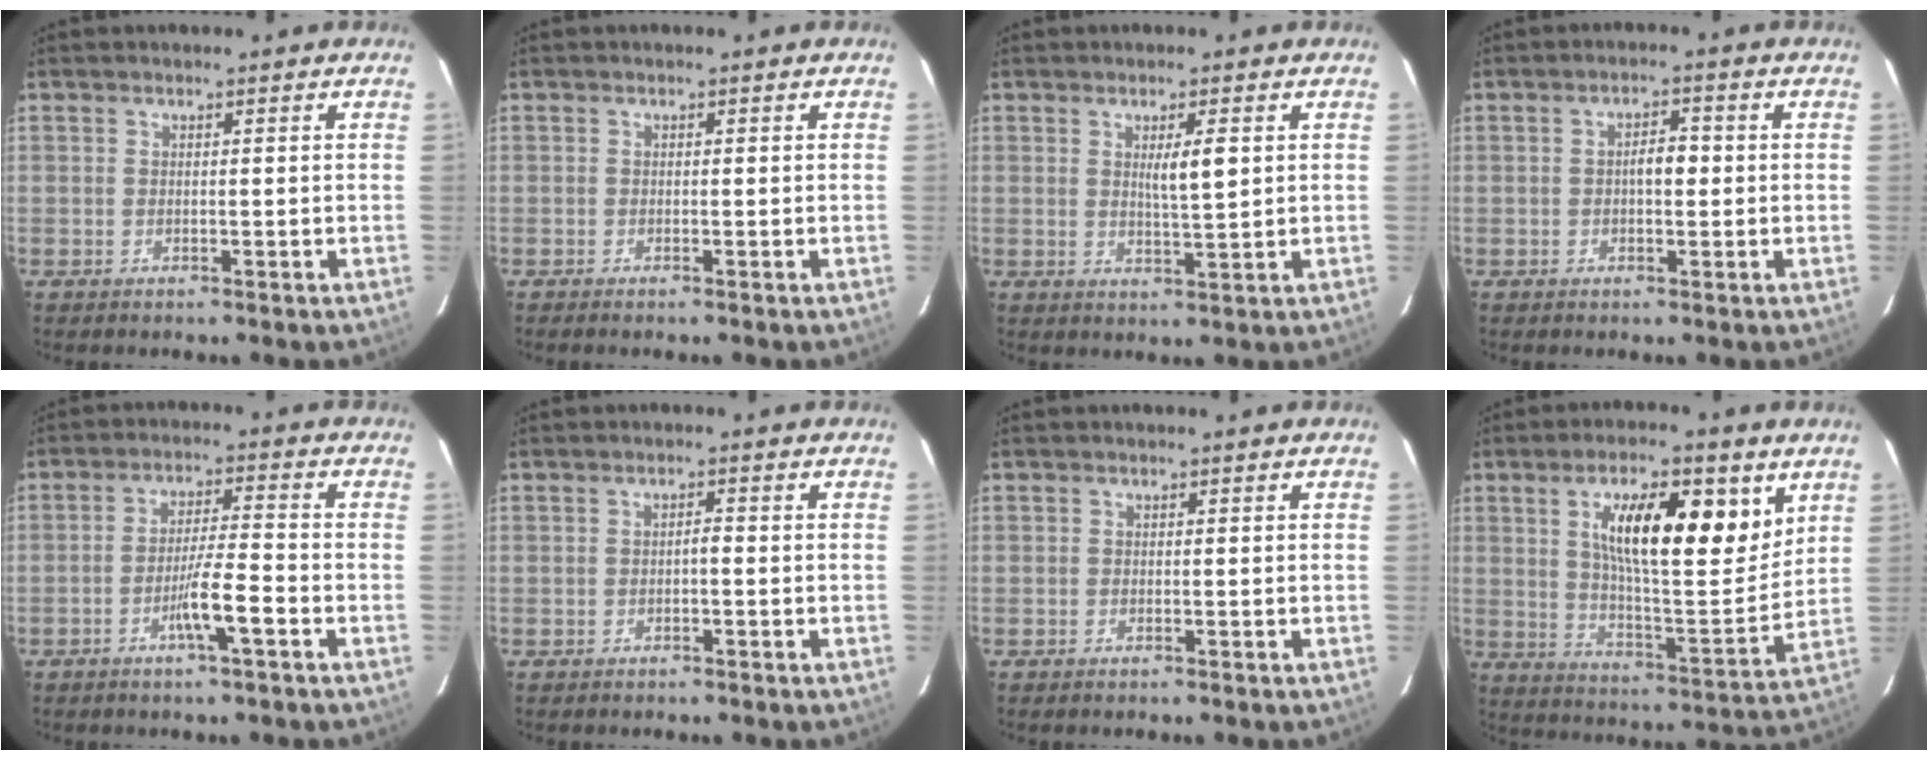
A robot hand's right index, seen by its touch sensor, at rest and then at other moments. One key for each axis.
{"total": 0.7, "fx": -0.5, "fy": -0.1, "fz": 0.5, "tx": -0.011, "ty": -0.001, "tz": -0.012}
{"total": 3.9, "fx": 1.1, "fy": 0.4, "fz": 3.8, "tx": -0.061, "ty": -0.005, "tz": 0.017}
{"total": 3.0, "fx": -0.1, "fy": 1.2, "fz": 2.7, "tx": -0.043, "ty": 0.008, "tz": -0.003}
{"total": 6.3, "fx": -2.9, "fy": 0.0, "fz": 5.6, "tx": -0.101, "ty": 0.000, "tz": -0.052}
{"total": 1.0, "fx": -0.3, "fy": 0.2, "fz": 0.9, "tx": -0.013, "ty": 0.004, "tz": -0.007}
{"total": 0.0}
{"total": 16.7, "fx": 6.8, "fy": 4.3, "fz": 14.6, "tx": -0.234, "ty": 0.005, "tz": 0.117}